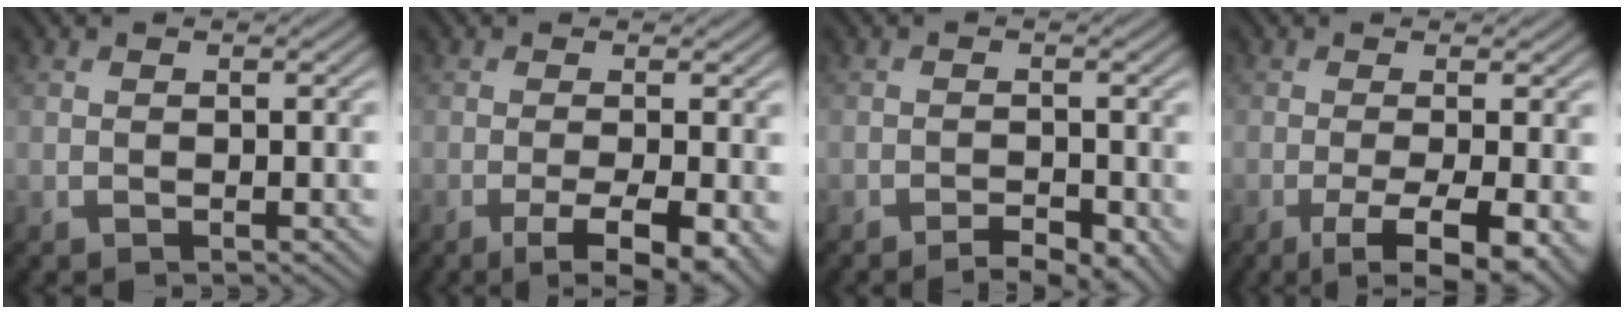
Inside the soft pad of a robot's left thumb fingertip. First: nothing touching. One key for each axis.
{"total": 6.1, "fx": -2.5, "fy": 1.4, "fz": 5.4, "tx": -0.084, "ty": 0.001, "tz": -0.038}
{"total": 3.2, "fx": -2.2, "fy": 1.0, "fz": 2.2, "tx": -0.036, "ty": 0.001, "tz": -0.031}
{"total": 7.4, "fx": -2.8, "fy": 1.8, "fz": 6.6, "tx": -0.105, "ty": 0.000, "tz": -0.042}